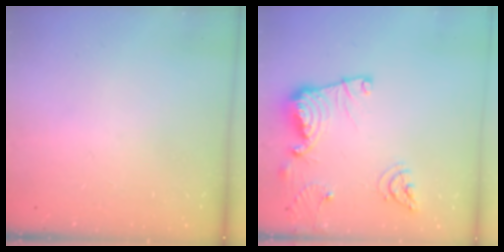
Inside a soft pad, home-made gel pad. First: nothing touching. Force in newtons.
{"total": 14.1, "press": 14.0, "slide": 1.1}